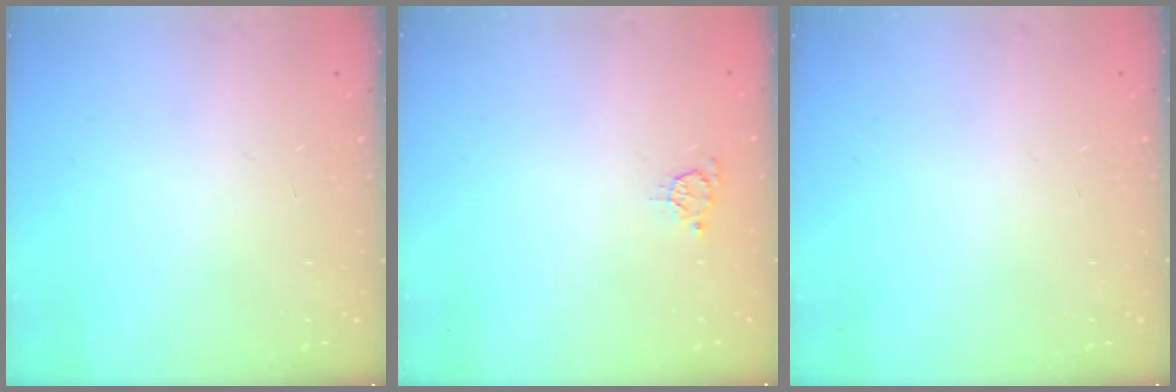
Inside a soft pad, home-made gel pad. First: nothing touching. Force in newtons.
{"total": 3.9, "press": 3.9, "slide": 0.5}
{"total": 0.0}